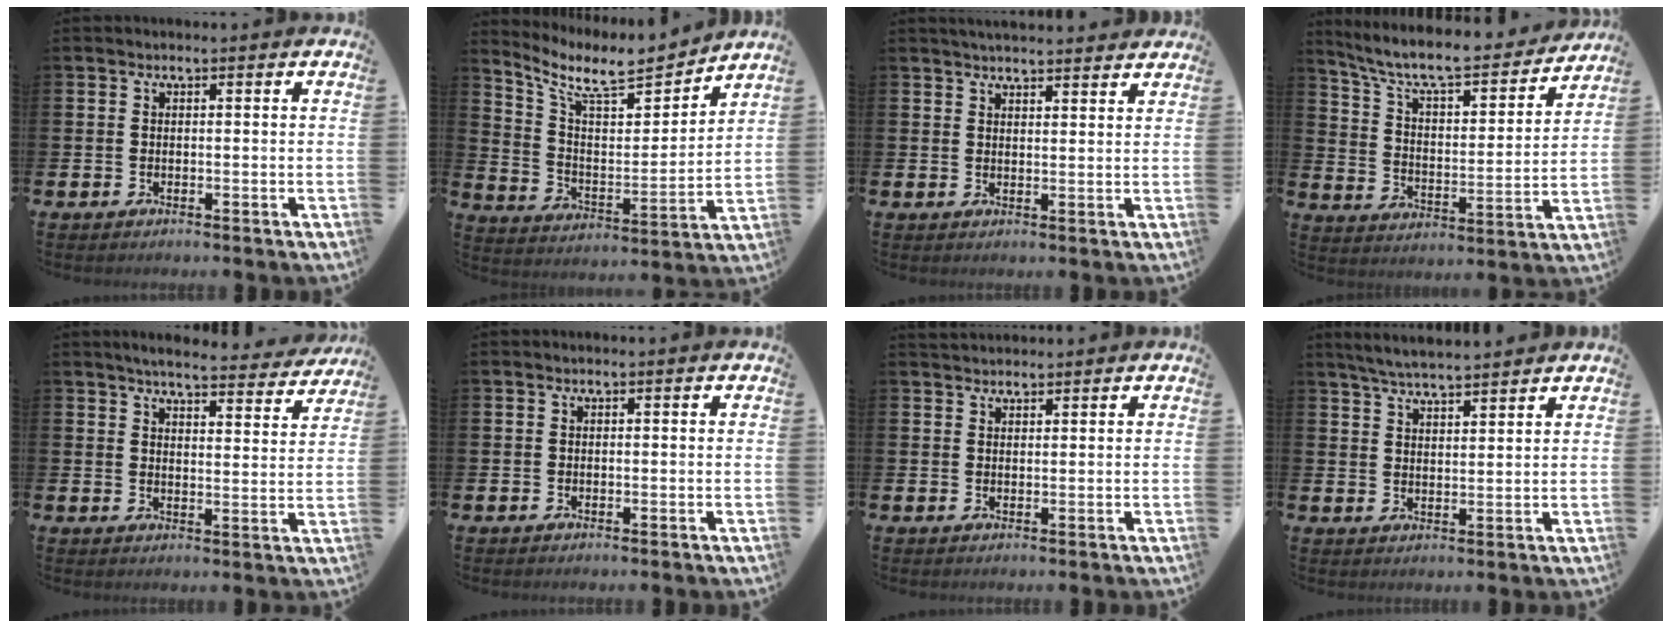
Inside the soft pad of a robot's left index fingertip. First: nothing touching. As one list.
[{"total": 8.6, "force": [7.6, 2.3, 3.5], "torque": [-0.101, -0.056, 0.131]}, {"total": 3.1, "force": [3.1, 0.2, 0.3], "torque": [-0.013, -0.011, 0.056]}, {"total": 8.5, "force": [7.6, 1.7, 3.4], "torque": [-0.100, -0.054, 0.126]}, {"total": 5.1, "force": [4.8, 0.3, 1.4], "torque": [-0.035, -0.032, 0.081]}, {"total": 0.0}, {"total": 1.6, "force": [1.6, 0.4, 0.0], "torque": [0.005, -0.004, 0.028]}, {"total": 4.8, "force": [4.7, 0.1, 0.9], "torque": [-0.039, -0.018, 0.086]}]